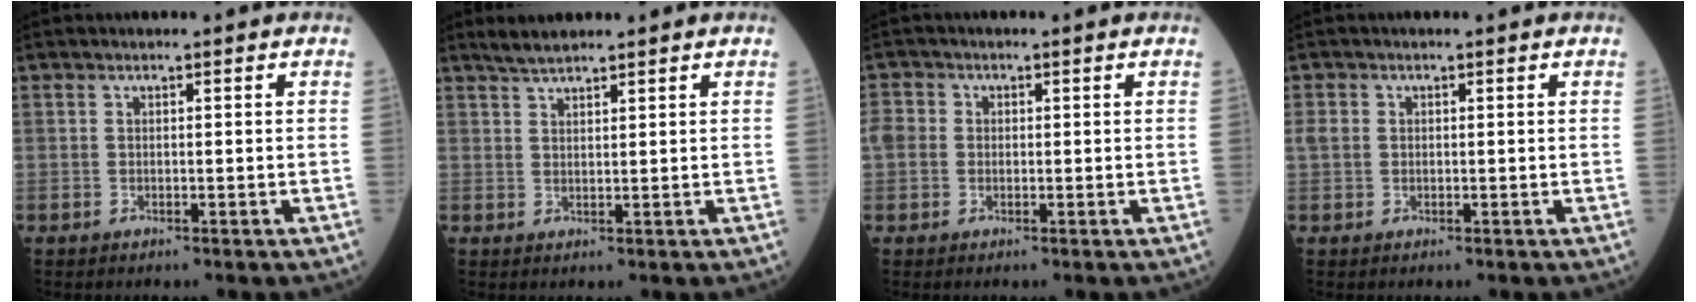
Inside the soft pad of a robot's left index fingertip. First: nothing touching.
{"total": 3.0, "force": [2.8, 0.3, 1.1], "torque": [-0.028, 0.013, 0.055]}
{"total": 3.0, "force": [0.0, 2.7, 1.2], "torque": [-0.035, 0.013, -0.003]}
{"total": 1.5, "force": [0.1, 1.3, 0.6], "torque": [-0.018, 0.006, 0.003]}